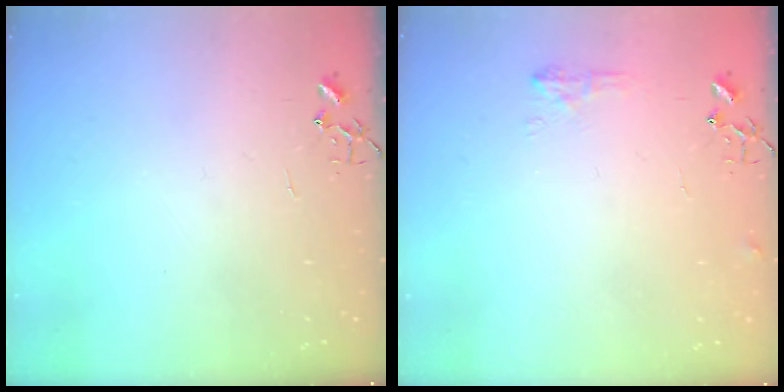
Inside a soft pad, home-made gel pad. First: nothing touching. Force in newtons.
{"total": 6.4, "press": 6.3, "slide": 0.8}